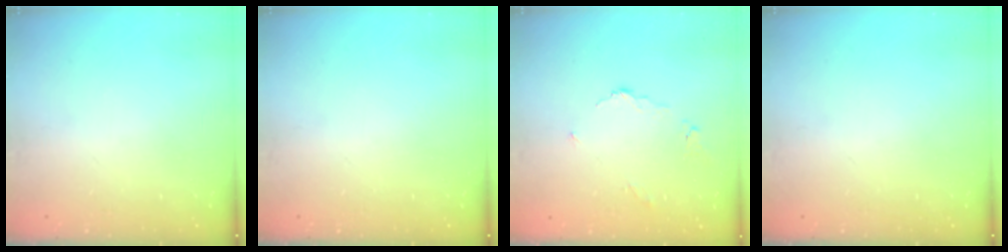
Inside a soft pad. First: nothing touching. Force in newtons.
{"total": 0.0}
{"total": 4.2, "press": 4.1, "slide": 0.5}
{"total": 0.0}